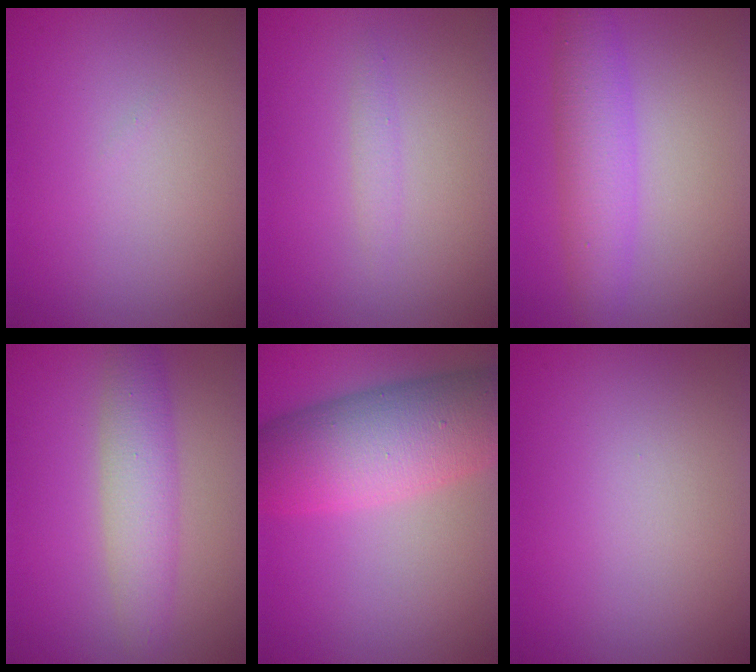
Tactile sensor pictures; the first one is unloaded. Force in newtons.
{"total": 0.9, "press": 0.9, "slide": 0.2}
{"total": 4.2, "press": 4.2, "slide": 0.2}
{"total": 4.0, "press": 4.0, "slide": 0.0}
{"total": 9.0, "press": 9.0, "slide": 0.2}
{"total": 0.0}